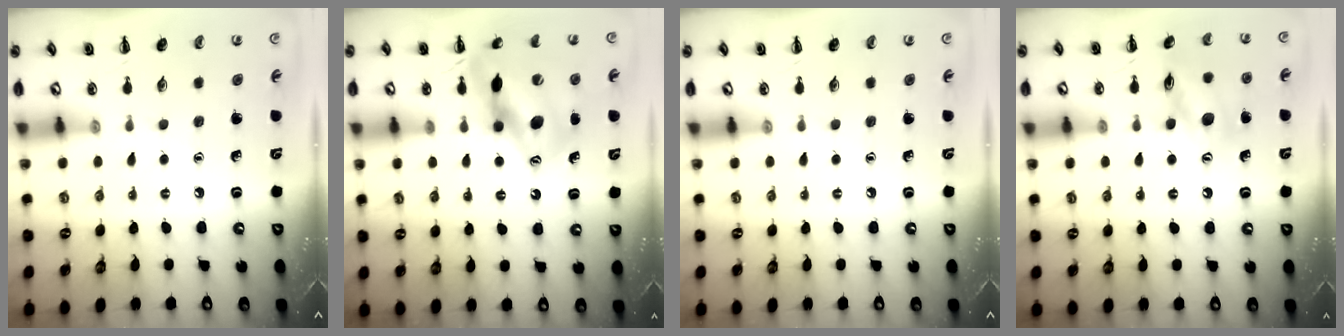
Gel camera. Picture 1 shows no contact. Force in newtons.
{"total": 14.5, "press": 13.9, "slide": 4.3}
{"total": 0.0}
{"total": 13.5, "press": 13.4, "slide": 1.2}